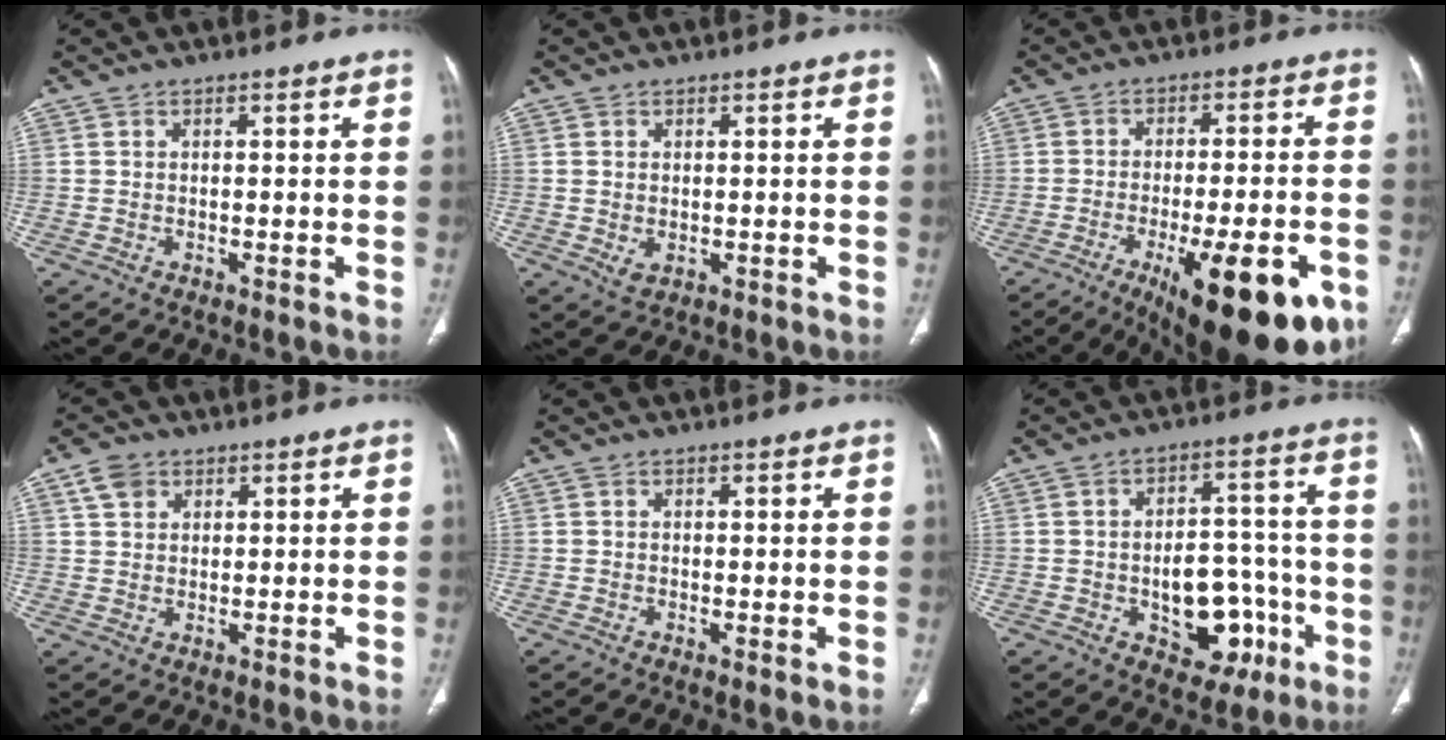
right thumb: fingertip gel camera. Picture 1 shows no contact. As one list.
[{"total": 2.0, "force": [-0.2, 1.3, 1.5], "torque": [-0.031, -0.005, 0.003]}, {"total": 21.3, "force": [-9.9, 6.9, 17.5], "torque": [-0.193, 0.026, -0.132]}, {"total": 4.1, "force": [2.1, 3.1, 1.7], "torque": [-0.020, -0.003, 0.041]}, {"total": 0.9, "force": [-0.1, 0.1, 0.8], "torque": [-0.019, -0.007, -0.002]}, {"total": 13.1, "force": [-4.3, 8.4, 9.2], "torque": [-0.083, 0.043, -0.048]}]